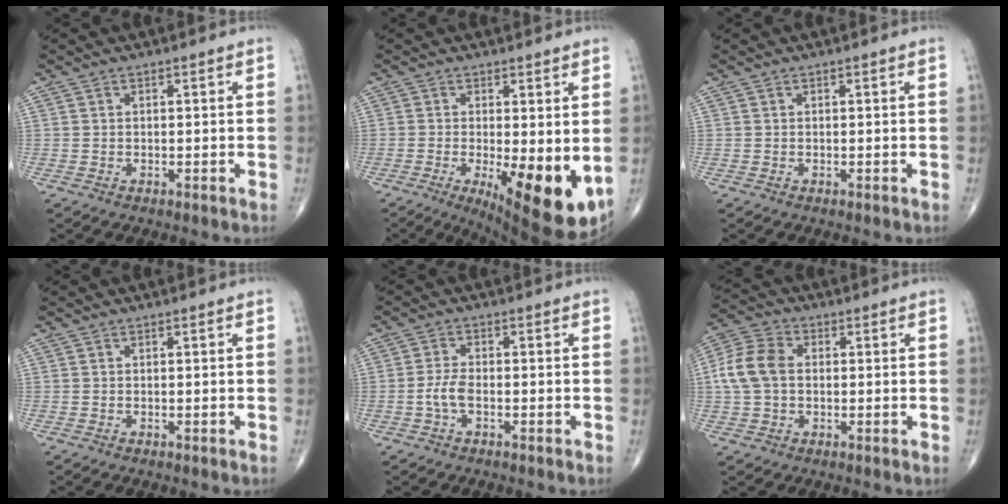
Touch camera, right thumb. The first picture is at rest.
{"total": 14.2, "force": [-2.9, 4.9, 13.1], "torque": [-0.175, -0.028, -0.025]}
{"total": 0.0}
{"total": 0.0}
{"total": 3.2, "force": [-1.0, 1.3, 2.7], "torque": [-0.064, 0.009, -0.023]}
{"total": 9.0, "force": [0.4, 6.4, 6.3], "torque": [-0.134, 0.022, 0.002]}